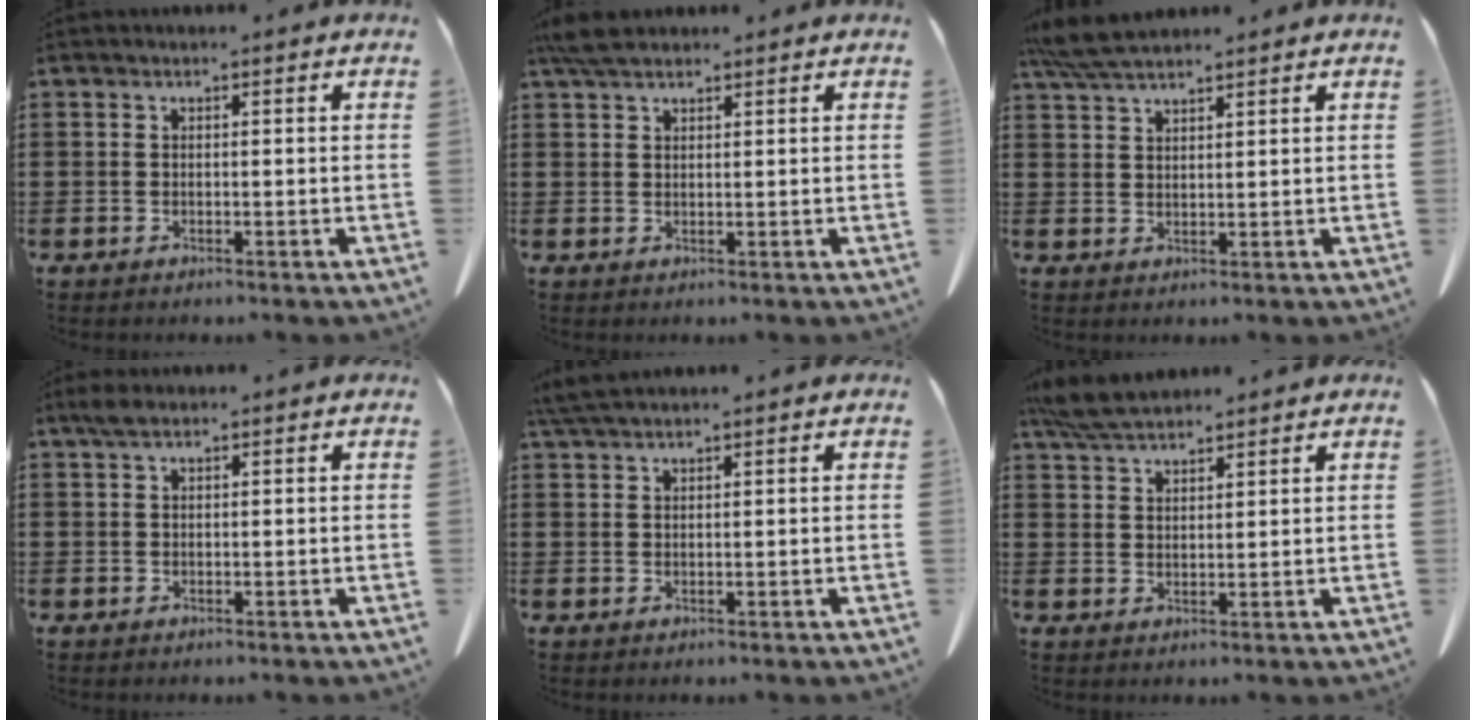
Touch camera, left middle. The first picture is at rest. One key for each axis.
{"total": 3.9, "fx": 3.1, "fy": 1.2, "fz": 2.1, "tx": -0.048, "ty": 0.001, "tz": 0.059}
{"total": 5.3, "fx": 4.5, "fy": 0.8, "fz": 2.6, "tx": -0.064, "ty": -0.008, "tz": 0.085}
{"total": 1.5, "fx": 0.9, "fy": 0.7, "fz": 1.0, "tx": -0.024, "ty": 0.003, "tz": 0.016}
{"total": 3.0, "fx": 2.5, "fy": 0.3, "fz": 1.6, "tx": -0.039, "ty": 0.000, "tz": 0.048}
{"total": 5.5, "fx": 4.8, "fy": 1.1, "fz": 2.3, "tx": -0.059, "ty": -0.010, "tz": 0.092}